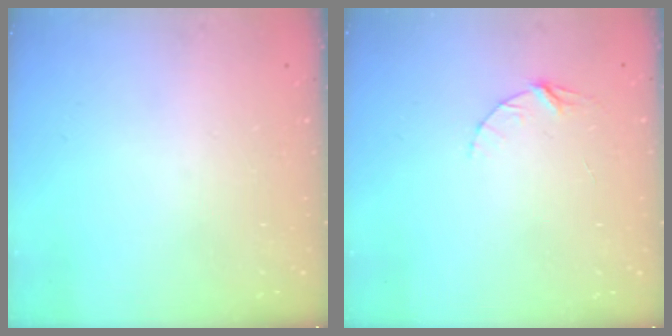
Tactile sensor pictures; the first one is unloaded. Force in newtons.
{"total": 3.9, "press": 3.9, "slide": 0.4}